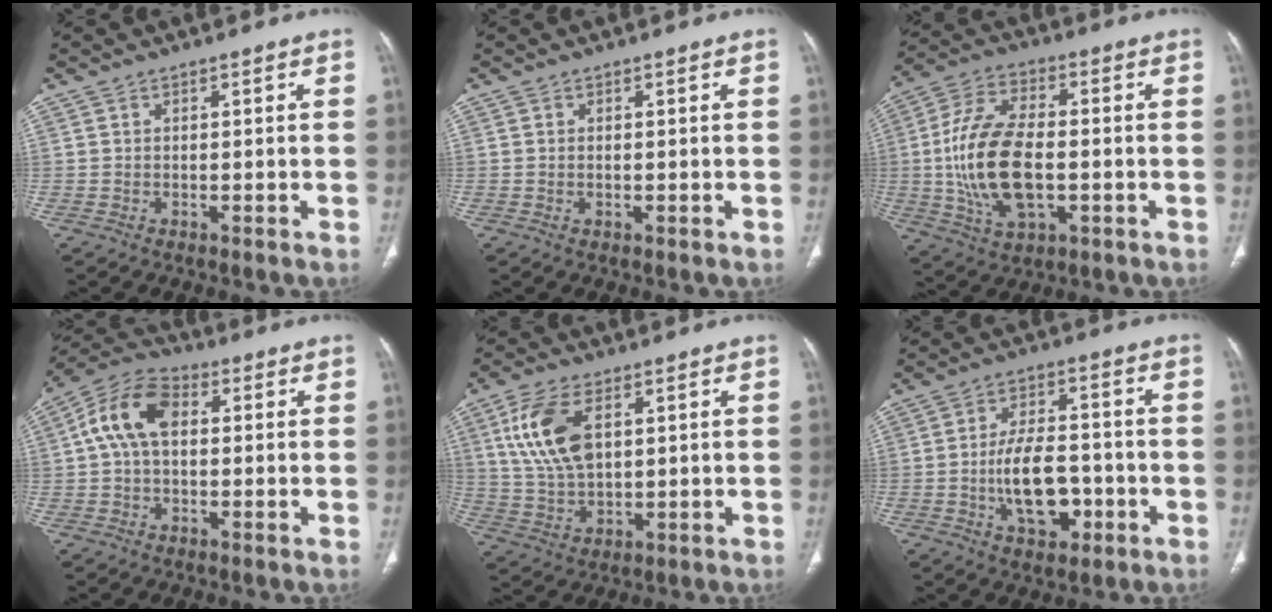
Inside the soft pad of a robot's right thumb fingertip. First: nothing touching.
{"total": 0.6, "force": [-0.1, 0.3, 0.5], "torque": [-0.014, 0.001, 0.002]}
{"total": 17.8, "force": [-1.5, 9.4, 15.0], "torque": [-0.297, 0.012, -0.023]}
{"total": 11.1, "force": [1.6, 7.0, 8.5], "torque": [-0.162, 0.031, 0.022]}
{"total": 12.6, "force": [3.9, 6.9, 9.8], "torque": [-0.194, -0.007, 0.081]}
{"total": 11.3, "force": [-2.9, 6.3, 8.9], "torque": [-0.135, 0.022, -0.043]}